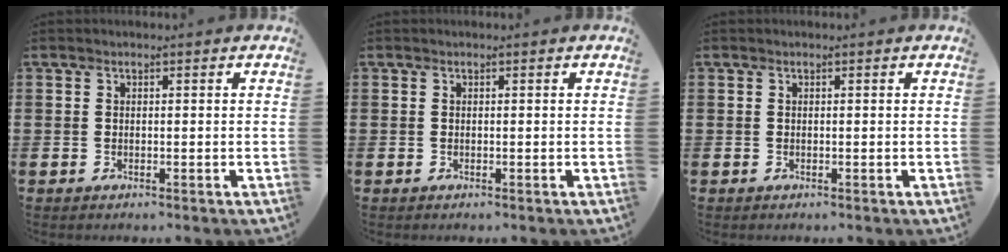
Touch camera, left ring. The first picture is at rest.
{"total": 0.0}
{"total": 0.0}